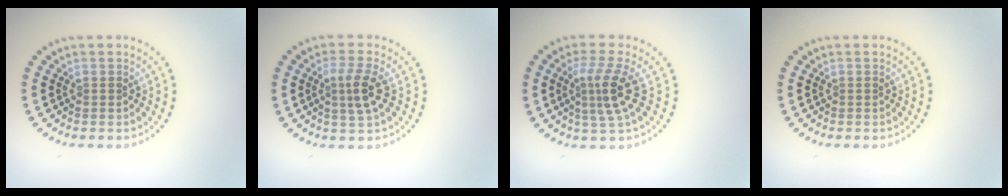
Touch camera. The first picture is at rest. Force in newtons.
{"total": 2.7, "press": 2.5, "slide": 1.1}
{"total": 3.6, "press": 2.8, "slide": 2.2}
{"total": 0.0}